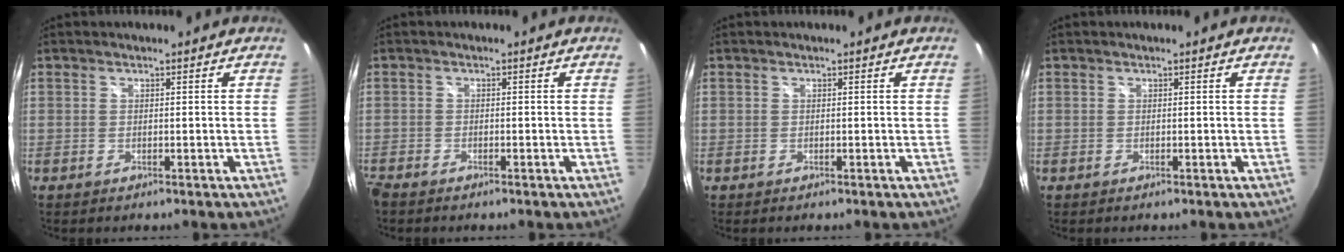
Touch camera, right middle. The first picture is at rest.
{"total": 2.0, "force": [-1.8, 0.7, 0.6], "torque": [-0.021, -0.009, -0.038]}
{"total": 0.0}
{"total": 0.0}